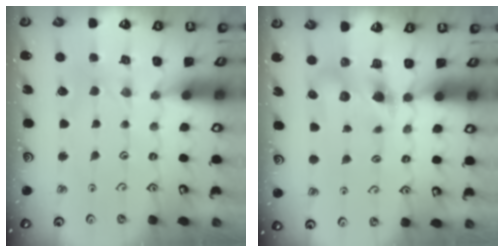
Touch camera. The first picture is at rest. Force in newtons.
{"total": 6.0, "press": 6.0, "slide": 0.2}